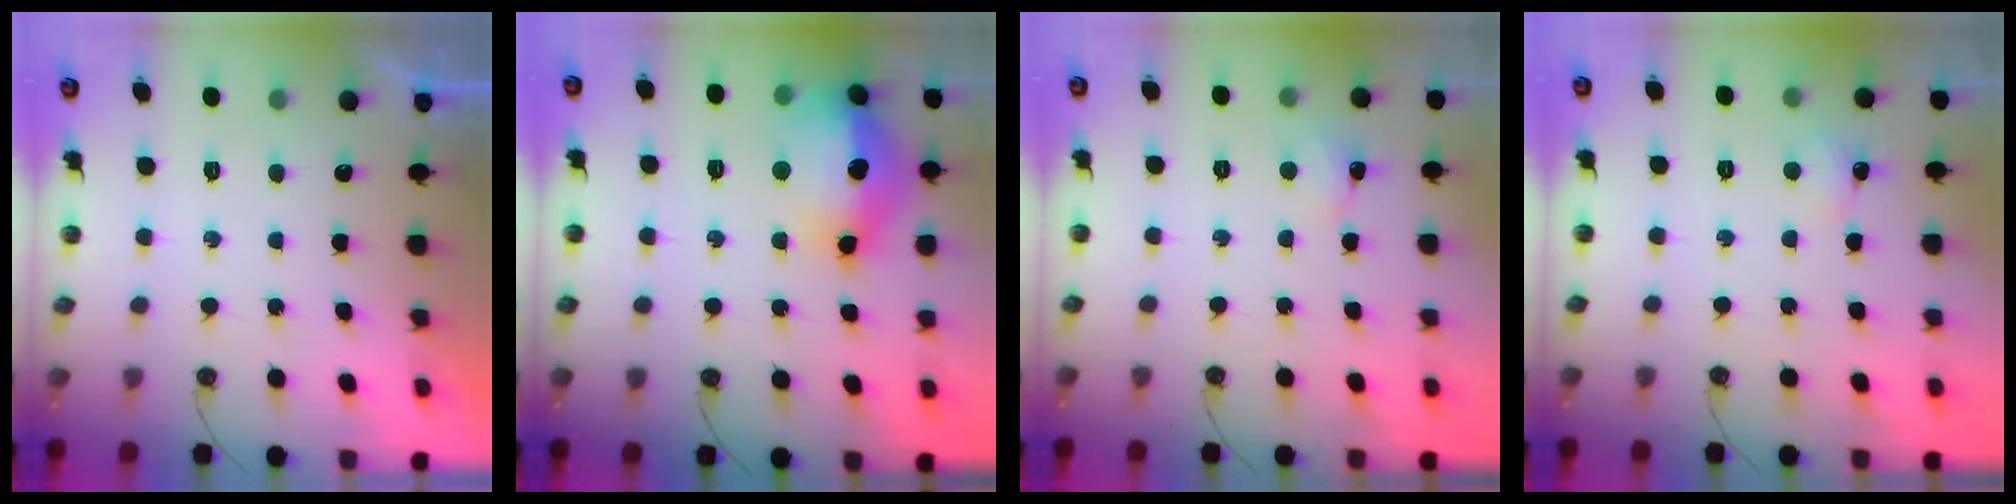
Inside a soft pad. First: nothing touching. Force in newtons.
{"total": 19.0, "press": 18.9, "slide": 1.7}
{"total": 1.7, "press": 1.6, "slide": 0.4}
{"total": 4.0, "press": 3.6, "slide": 1.8}